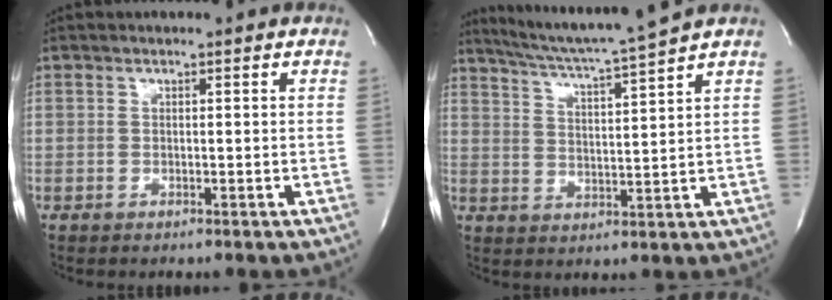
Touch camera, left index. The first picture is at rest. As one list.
[{"total": 10.3, "force": [9.2, -2.3, 4.1], "torque": [-0.081, -0.018, 0.155]}]